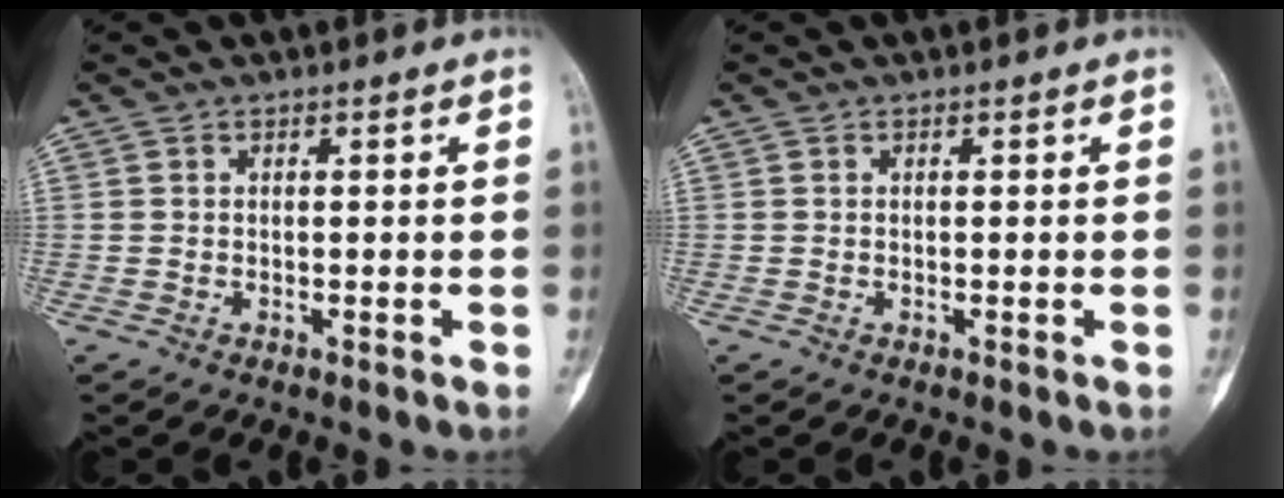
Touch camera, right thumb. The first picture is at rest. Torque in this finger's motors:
{"motor_torque": [0.20, 0.01, -0.14, 0.04, 0.03]}